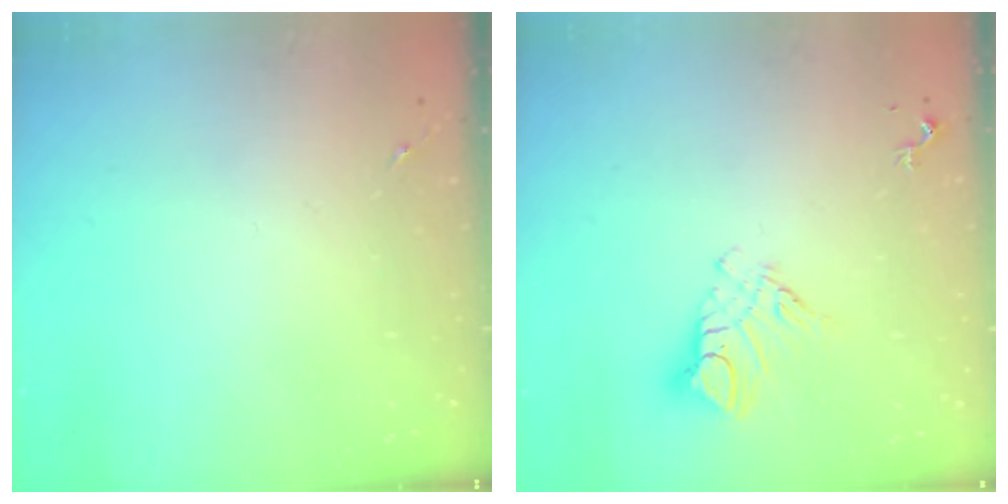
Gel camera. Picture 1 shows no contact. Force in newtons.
{"total": 9.8, "press": 9.7, "slide": 0.8}